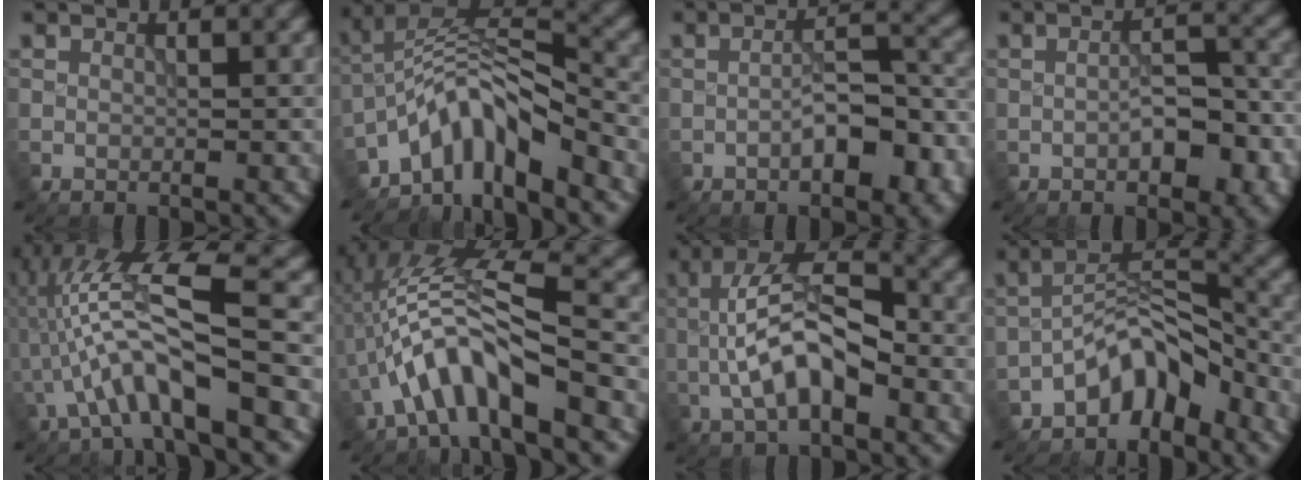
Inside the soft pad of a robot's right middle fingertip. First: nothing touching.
{"total": 7.2, "force": [-4.9, 2.2, 4.7], "torque": [-0.067, 0.011, -0.100]}
{"total": 6.3, "force": [-2.3, 2.4, 5.3], "torque": [-0.079, 0.010, -0.037]}
{"total": 4.8, "force": [-1.5, 2.1, 4.1], "torque": [-0.066, 0.005, -0.023]}
{"total": 8.3, "force": [-2.2, 1.7, 7.8], "torque": [-0.152, 0.022, -0.041]}
{"total": 7.1, "force": [-2.9, 1.9, 6.2], "torque": [-0.116, 0.020, -0.055]}
{"total": 7.5, "force": [-1.5, 3.3, 6.6], "torque": [-0.130, 0.019, -0.034]}
{"total": 5.4, "force": [-4.0, 2.3, 2.9], "torque": [-0.035, 0.017, -0.082]}